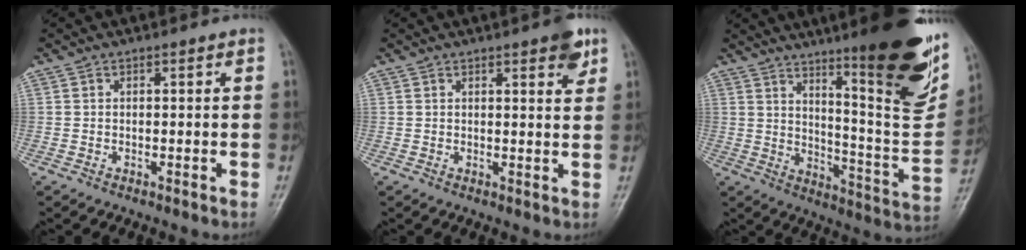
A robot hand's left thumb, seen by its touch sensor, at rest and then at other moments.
{"total": 4.3, "force": [2.5, 1.2, 3.2], "torque": [-0.033, -0.012, 0.028]}
{"total": 24.9, "force": [14.5, 4.5, 19.7], "torque": [-0.245, -0.077, 0.219]}